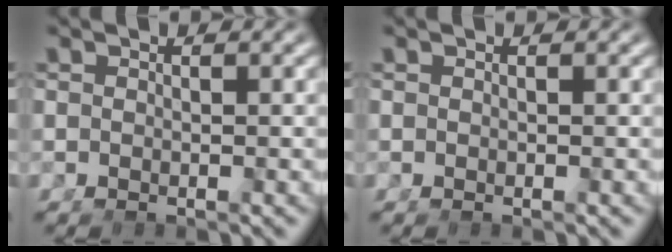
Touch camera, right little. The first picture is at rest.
{"total": 0.0}